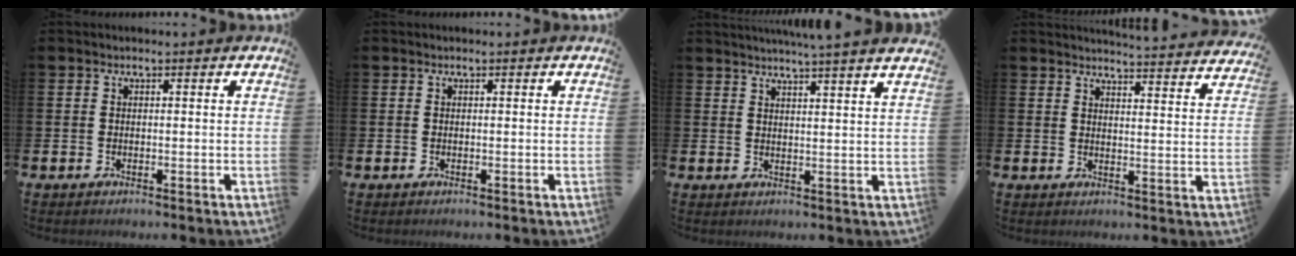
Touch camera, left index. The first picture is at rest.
{"total": 0.0}
{"total": 4.1, "force": [3.9, -1.3, 0.5], "torque": [-0.011, -0.027, 0.066]}
{"total": 4.5, "force": [4.5, -0.3, 0.3], "torque": [-0.003, -0.038, 0.075]}